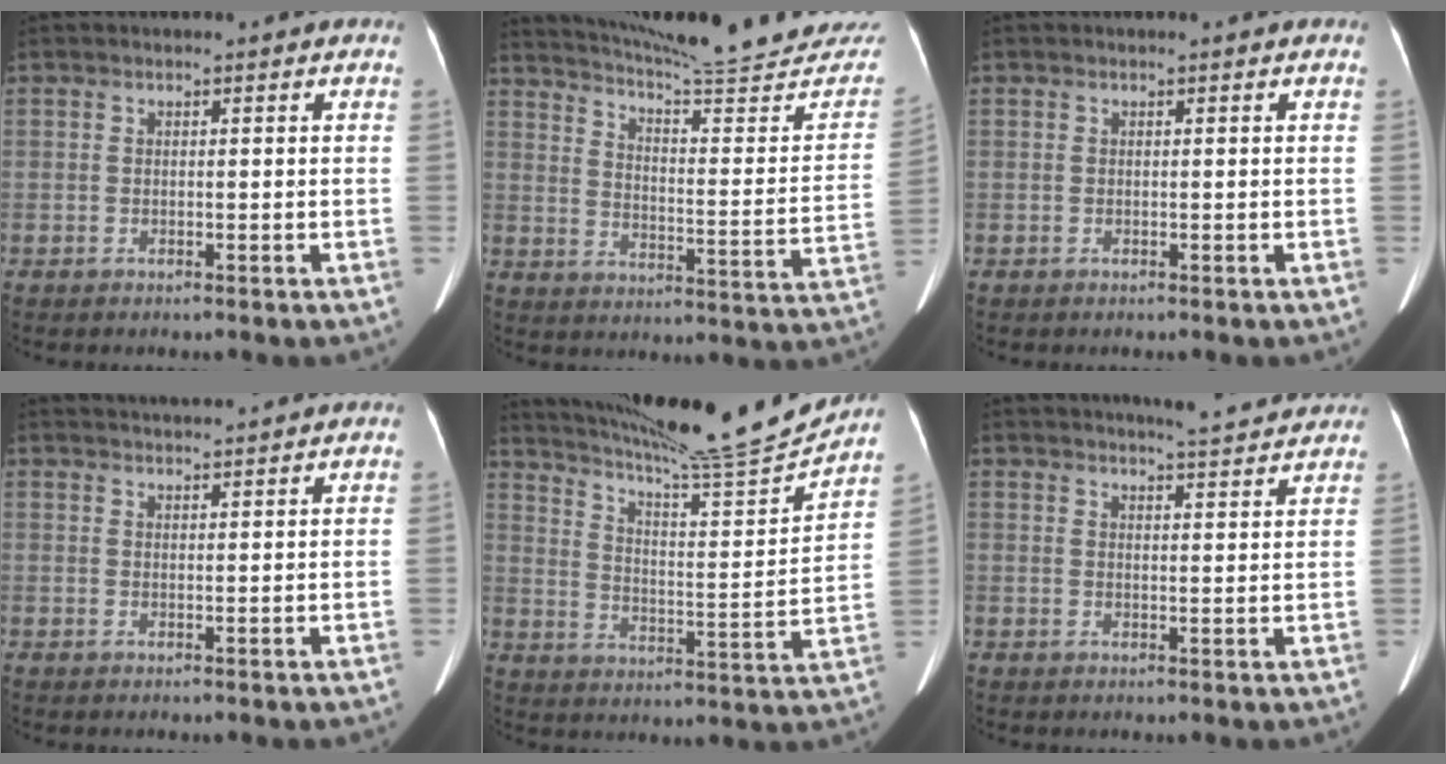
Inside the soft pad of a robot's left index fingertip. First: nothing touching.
{"total": 26.4, "force": [24.7, 1.3, 9.4], "torque": [-0.138, -0.100, 0.313]}
{"total": 0.0}
{"total": 5.7, "force": [5.5, -0.6, 1.4], "torque": [-0.023, 0.025, 0.078]}
{"total": 20.0, "force": [18.6, -1.7, 7.2], "torque": [-0.128, -0.052, 0.272]}
{"total": 7.6, "force": [7.3, 0.1, 2.1], "torque": [-0.040, 0.003, 0.088]}